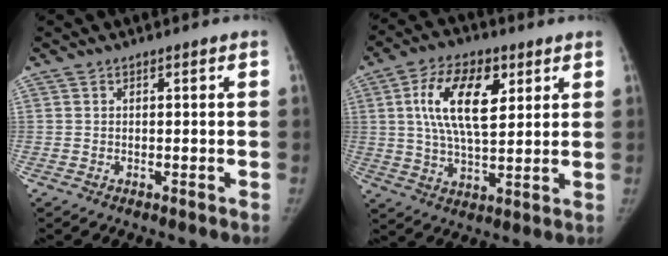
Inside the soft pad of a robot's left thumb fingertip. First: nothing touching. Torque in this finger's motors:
{"motor_torque": [0.20, 0.22, 0.19, -0.04, 0.12]}